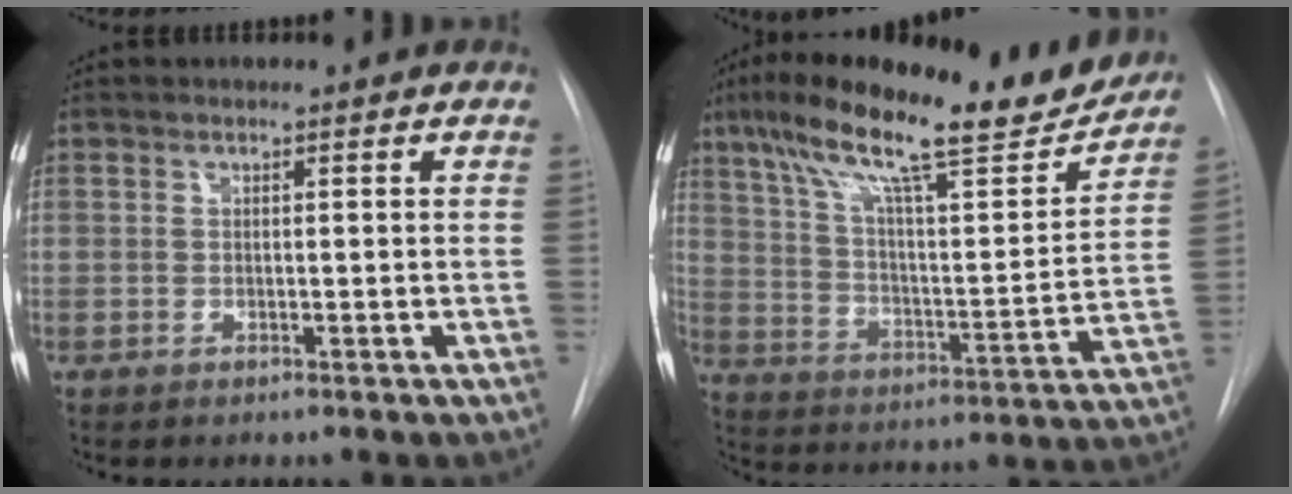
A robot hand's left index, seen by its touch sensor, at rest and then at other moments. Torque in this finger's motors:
{"motor_torque": [0.84, -1.30, 0.58, 0.11]}